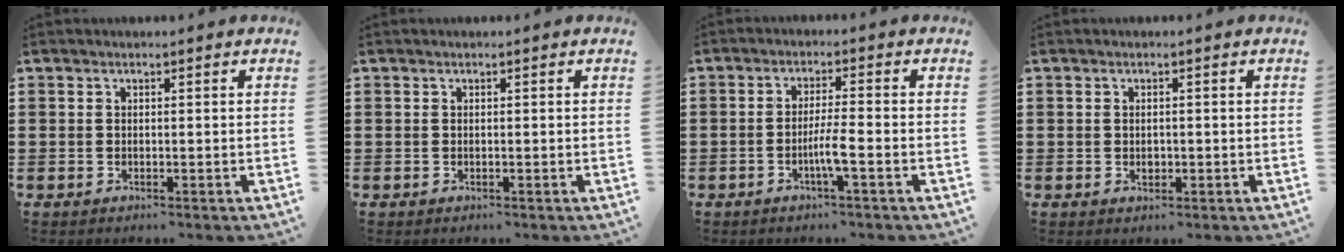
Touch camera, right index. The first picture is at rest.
{"total": 0.0}
{"total": 4.1, "force": [-1.6, -0.1, 3.8], "torque": [-0.074, -0.008, -0.034]}
{"total": 1.2, "force": [-0.1, 0.7, 0.9], "torque": [-0.019, 0.003, -0.002]}